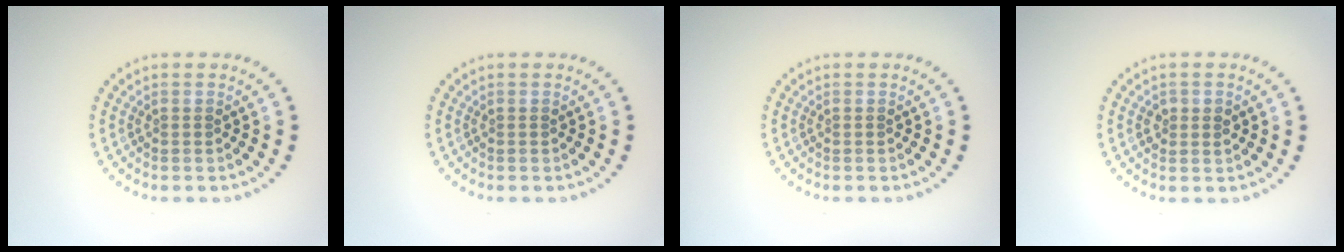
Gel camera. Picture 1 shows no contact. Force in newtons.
{"total": 0.0}
{"total": 0.0}
{"total": 1.5, "press": 1.5, "slide": 0.2}